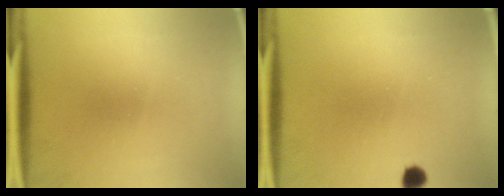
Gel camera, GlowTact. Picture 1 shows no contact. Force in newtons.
{"total": 2.1}